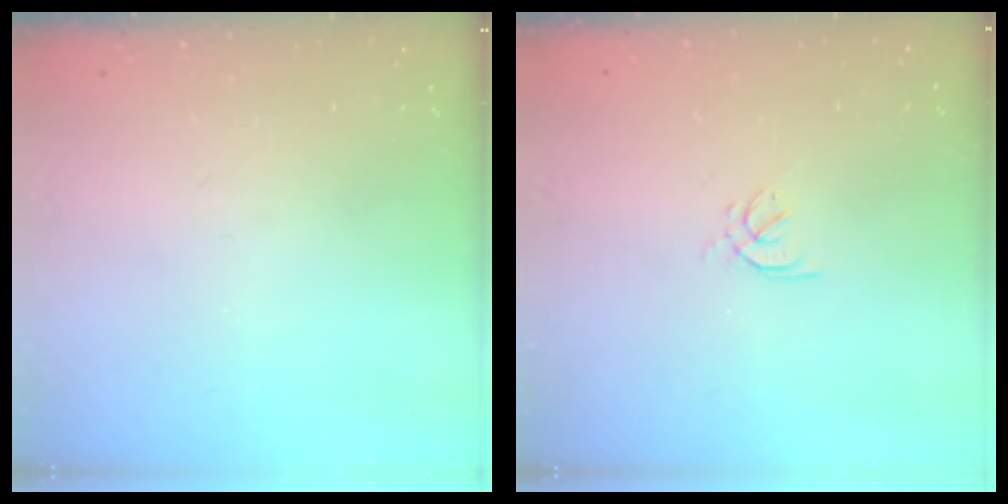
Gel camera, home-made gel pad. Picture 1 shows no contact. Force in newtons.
{"total": 2.1, "press": 2.0, "slide": 0.6}